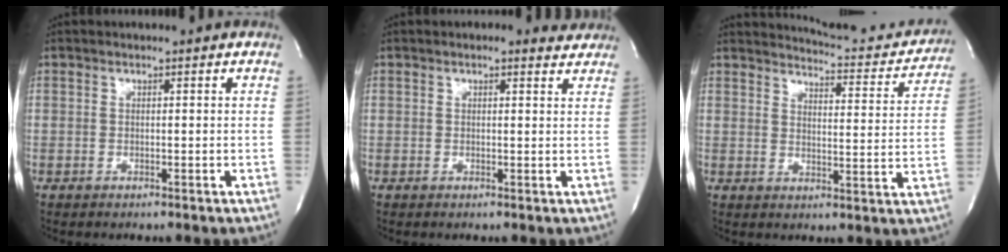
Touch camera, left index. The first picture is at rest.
{"total": 2.5, "force": [2.0, 1.0, 1.0], "torque": [-0.014, 0.003, 0.013]}
{"total": 13.0, "force": [12.7, 1.5, 2.1], "torque": [-0.020, -0.041, 0.142]}